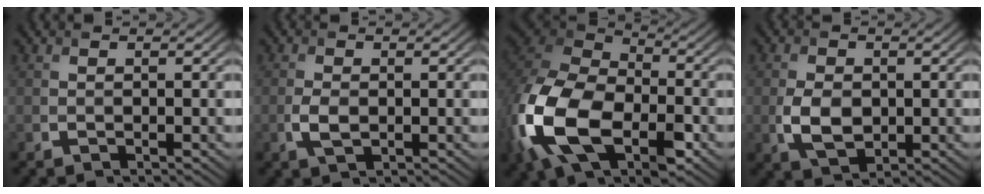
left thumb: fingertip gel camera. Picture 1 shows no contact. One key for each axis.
{"total": 2.4, "fx": -0.5, "fy": 1.4, "fz": 2.0, "tx": -0.047, "ty": -0.004, "tz": -0.008}
{"total": 18.0, "fx": -6.2, "fy": 11.2, "fz": 12.7, "tx": -0.322, "ty": -0.048, "tz": -0.112}
{"total": 4.7, "fx": -0.4, "fy": 3.2, "fz": 3.4, "tx": -0.077, "ty": -0.009, "tz": -0.006}